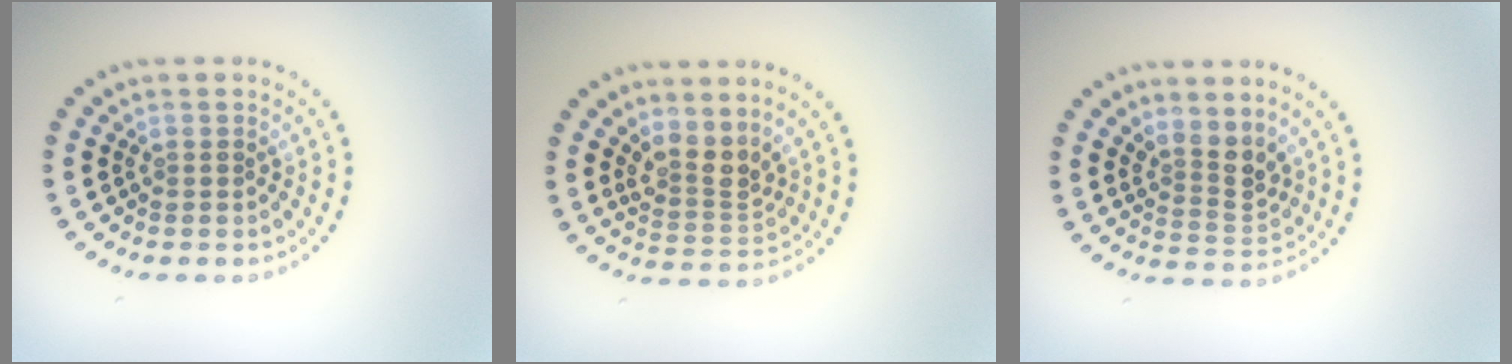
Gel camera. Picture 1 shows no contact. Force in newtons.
{"total": 2.8, "press": 2.1, "slide": 1.9}
{"total": 2.8, "press": 2.1, "slide": 1.9}